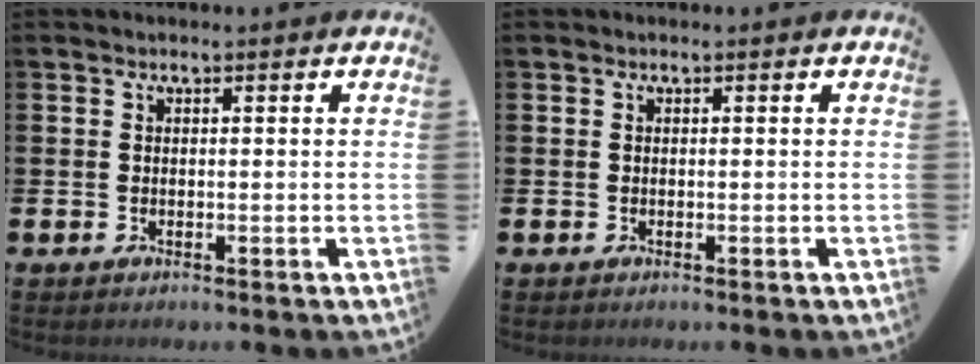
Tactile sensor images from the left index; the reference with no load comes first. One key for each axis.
{"total": 0.0}